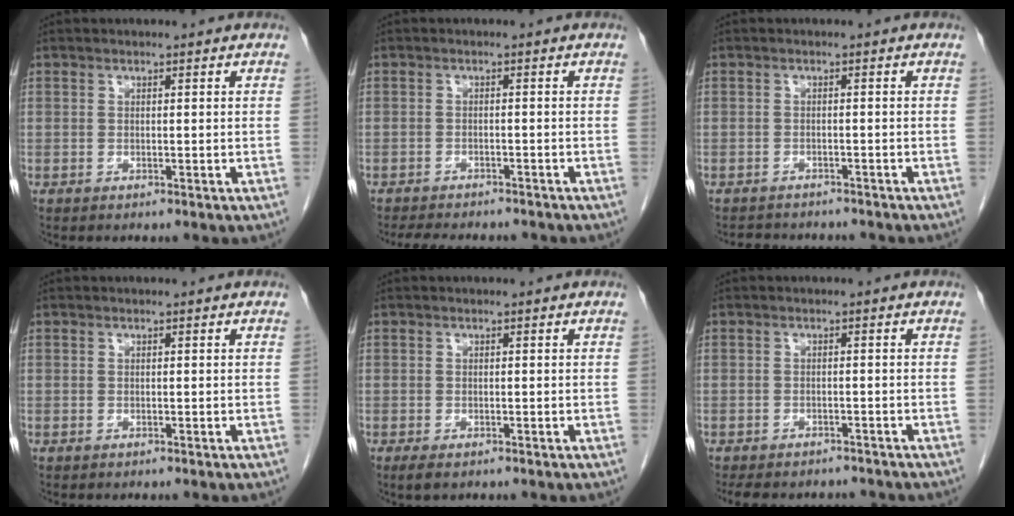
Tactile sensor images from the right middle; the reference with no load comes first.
{"total": 9.7, "force": [-8.7, 2.5, 3.5], "torque": [-0.057, -0.003, -0.114]}
{"total": 6.2, "force": [-5.7, 1.9, 1.4], "torque": [-0.019, 0.000, -0.075]}
{"total": 0.0}
{"total": 1.7, "force": [-1.0, 0.7, 1.1], "torque": [-0.023, -0.003, -0.012]}
{"total": 9.3, "force": [-8.3, 3.1, 2.8], "torque": [-0.049, 0.002, -0.104]}